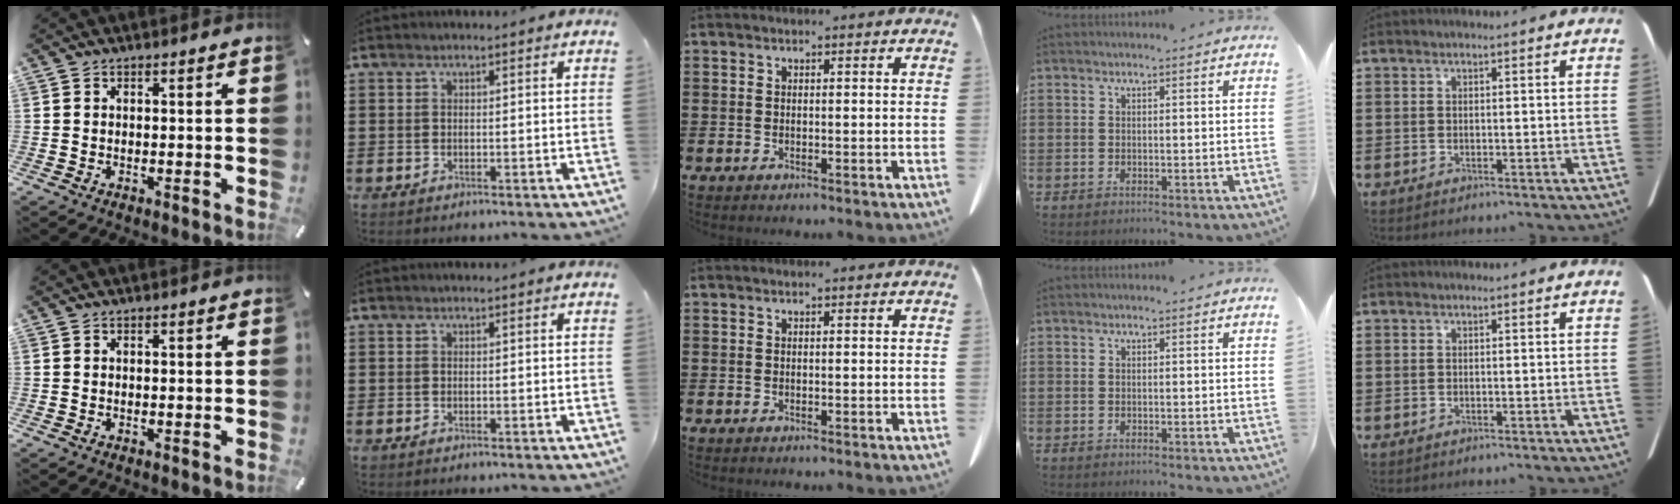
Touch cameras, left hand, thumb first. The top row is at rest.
{}